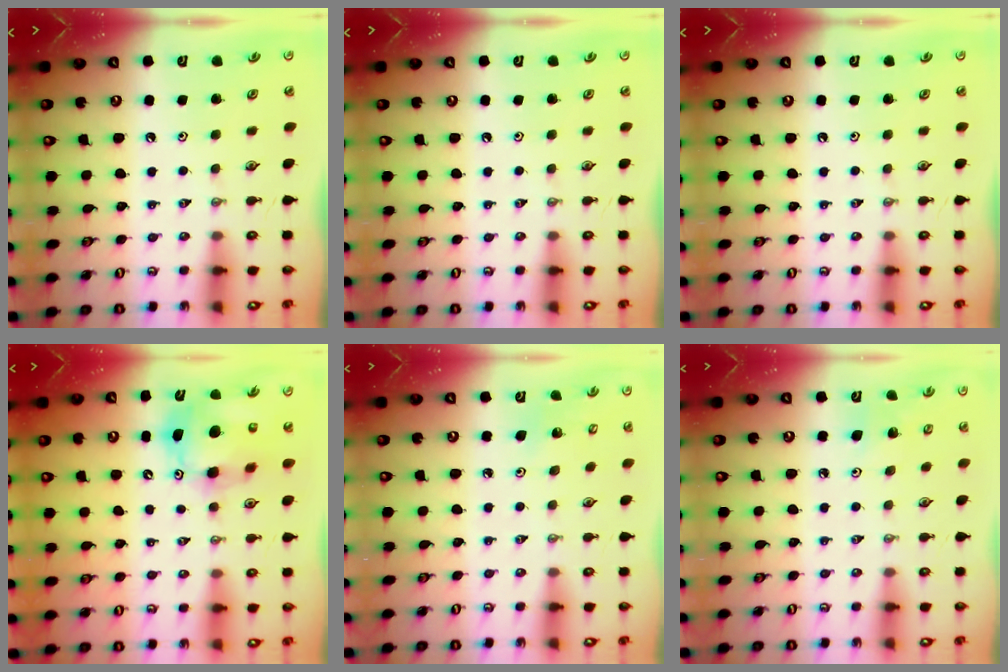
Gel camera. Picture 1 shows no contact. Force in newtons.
{"total": 0.0}
{"total": 0.0}
{"total": 13.7, "press": 13.5, "slide": 2.3}
{"total": 3.1, "press": 3.1, "slide": 0.4}
{"total": 5.5, "press": 5.4, "slide": 1.2}